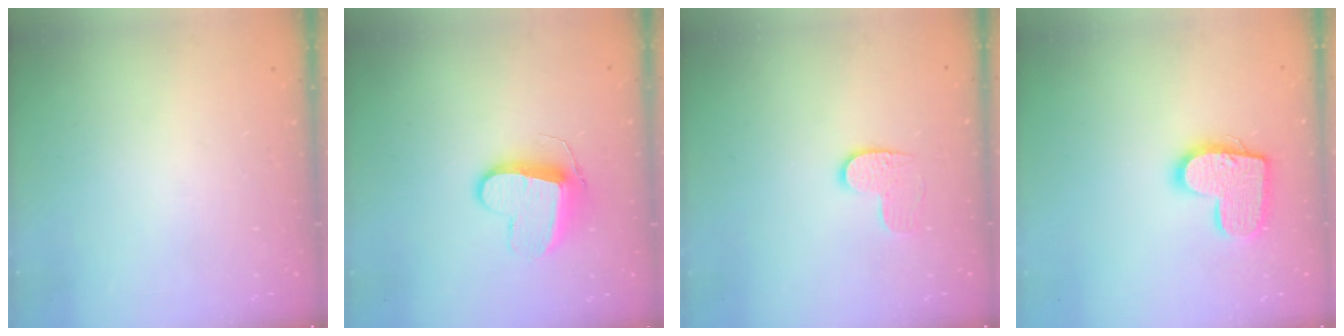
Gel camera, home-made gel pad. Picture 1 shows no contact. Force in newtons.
{"total": 10.6, "press": 10.6, "slide": 0.9}
{"total": 6.1, "press": 6.1, "slide": 0.5}
{"total": 14.3, "press": 14.3, "slide": 0.8}